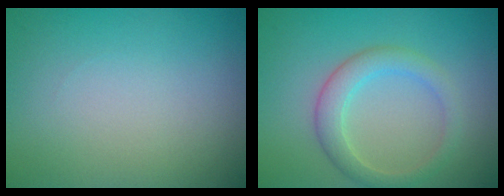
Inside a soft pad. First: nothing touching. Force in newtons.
{"total": 3.0, "press": 3.0, "slide": 0.0}